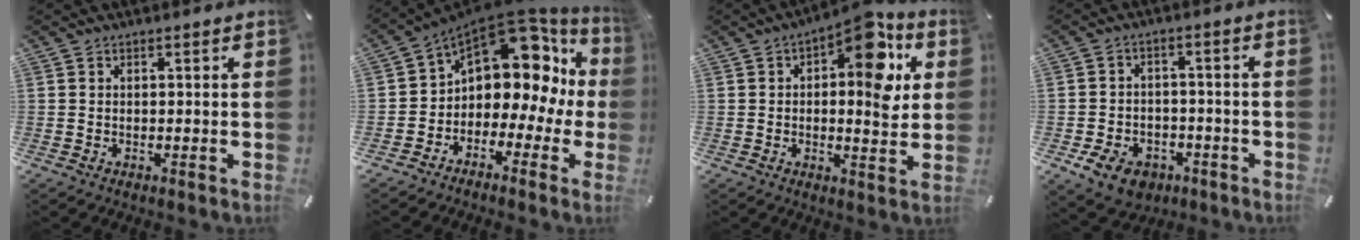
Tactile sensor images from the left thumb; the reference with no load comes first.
{"total": 12.7, "force": [5.5, 8.5, 7.7], "torque": [-0.125, -0.052, 0.089]}
{"total": 13.3, "force": [5.3, 6.1, 10.6], "torque": [-0.124, -0.039, 0.083]}
{"total": 8.3, "force": [-4.4, 6.0, 3.6], "torque": [-0.077, 0.032, -0.078]}